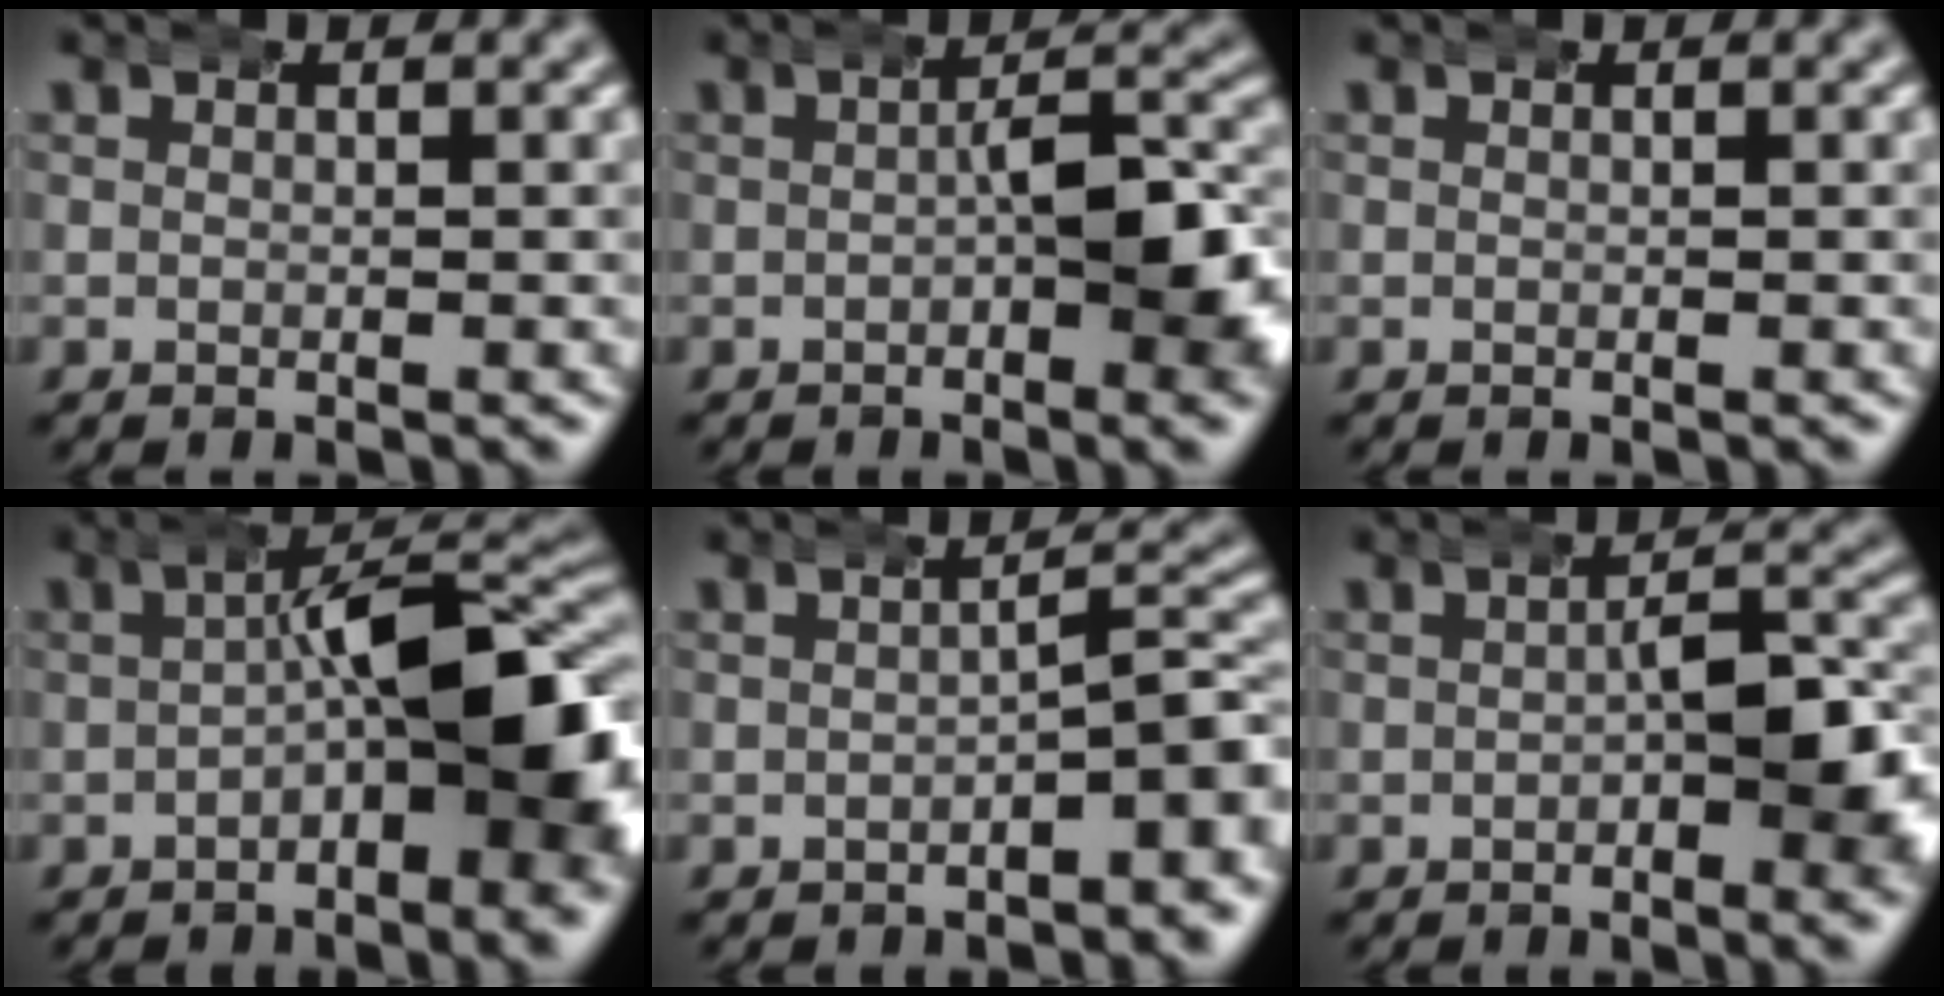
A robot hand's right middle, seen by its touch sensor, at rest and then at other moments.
{"total": 3.9, "force": [-0.5, 0.9, 3.8], "torque": [-0.054, 0.000, -0.010]}
{"total": 0.0}
{"total": 9.3, "force": [-1.0, 3.6, 8.5], "torque": [-0.109, 0.001, -0.016]}
{"total": 4.3, "force": [-2.1, 1.5, 3.4], "torque": [-0.047, -0.008, -0.022]}
{"total": 3.7, "force": [-0.6, 1.0, 3.5], "torque": [-0.049, -0.001, -0.011]}